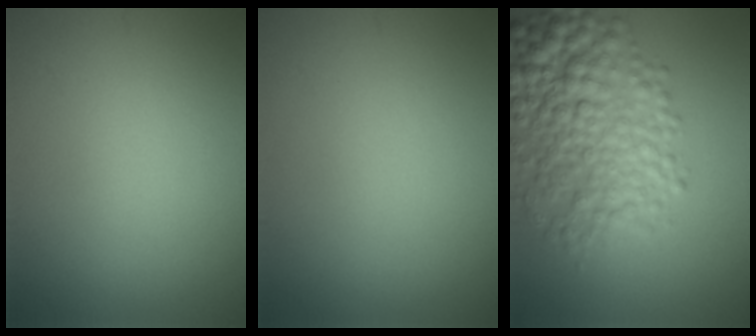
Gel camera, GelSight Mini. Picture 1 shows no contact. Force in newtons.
{"total": 0.0}
{"total": 7.7, "press": 7.7, "slide": 0.2}